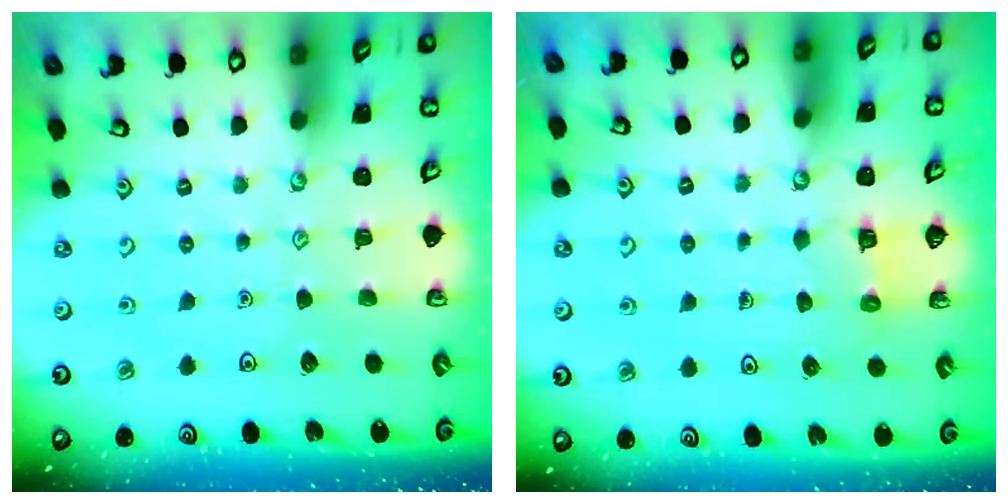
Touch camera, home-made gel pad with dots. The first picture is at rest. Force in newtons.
{"total": 3.4, "press": 3.4, "slide": 0.2}